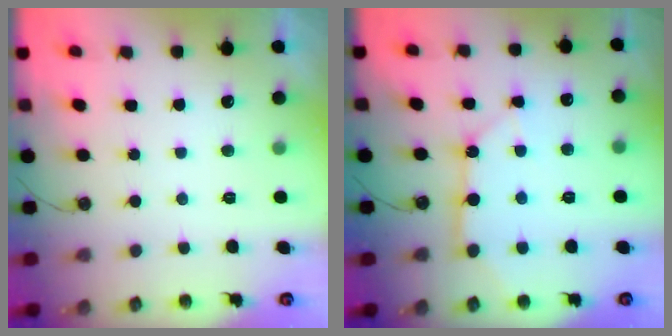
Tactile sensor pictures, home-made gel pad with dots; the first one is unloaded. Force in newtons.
{"total": 11.0, "press": 10.9, "slide": 1.0}